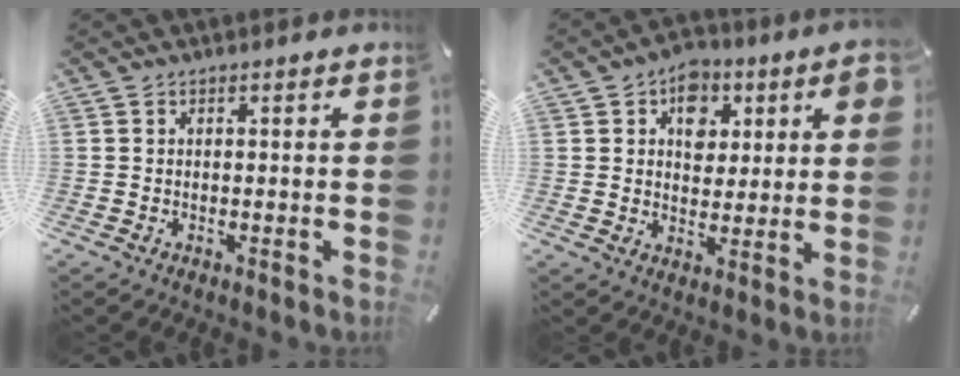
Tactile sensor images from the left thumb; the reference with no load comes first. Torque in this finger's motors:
{"motor_torque": [2.21, 2.14, 1.30, -1.21, 0.07]}